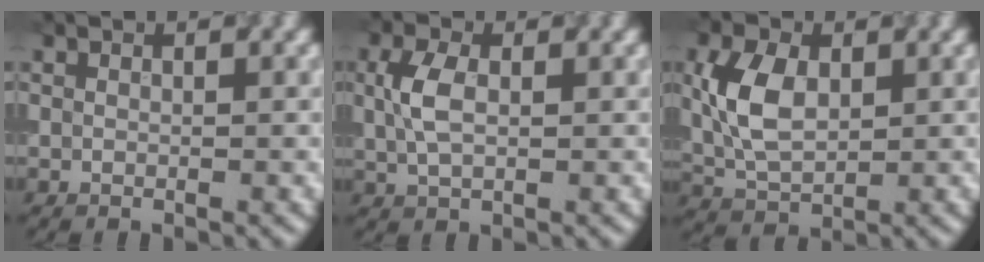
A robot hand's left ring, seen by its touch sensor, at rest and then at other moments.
{"total": 3.4, "force": [0.4, 2.0, 2.7], "torque": [-0.069, 0.005, 0.009]}
{"total": 5.4, "force": [0.6, 3.4, 4.2], "torque": [-0.100, 0.006, 0.016]}